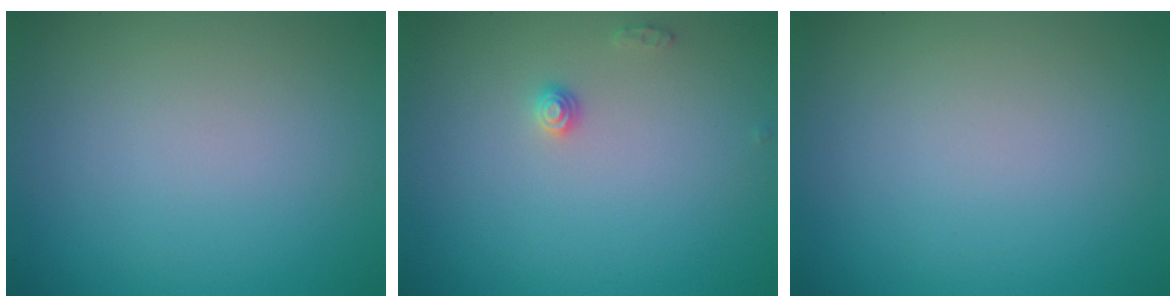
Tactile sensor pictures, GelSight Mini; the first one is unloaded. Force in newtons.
{"total": 1.0, "press": 1.0, "slide": 0.1}
{"total": 0.0}